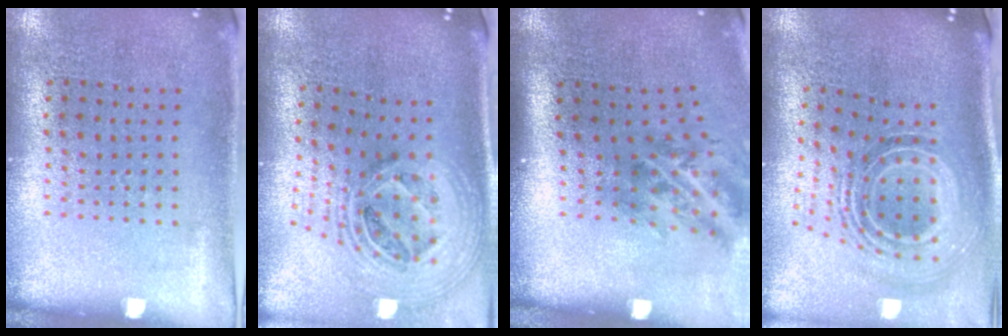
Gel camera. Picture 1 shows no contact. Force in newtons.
{"total": 2.6, "press": 1.9, "slide": 1.9}
{"total": 1.9, "press": 1.1, "slide": 1.5}
{"total": 2.0, "press": 1.4, "slide": 1.3}